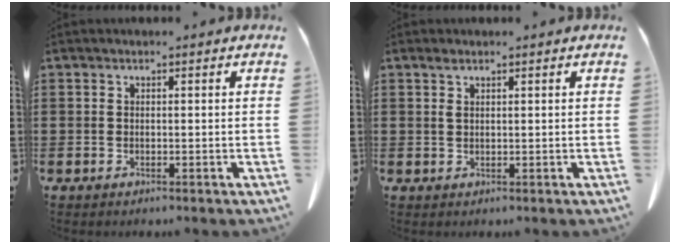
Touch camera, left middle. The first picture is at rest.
{"total": 1.2, "force": [0.7, 0.4, 1.0], "torque": [-0.023, -0.001, 0.013]}